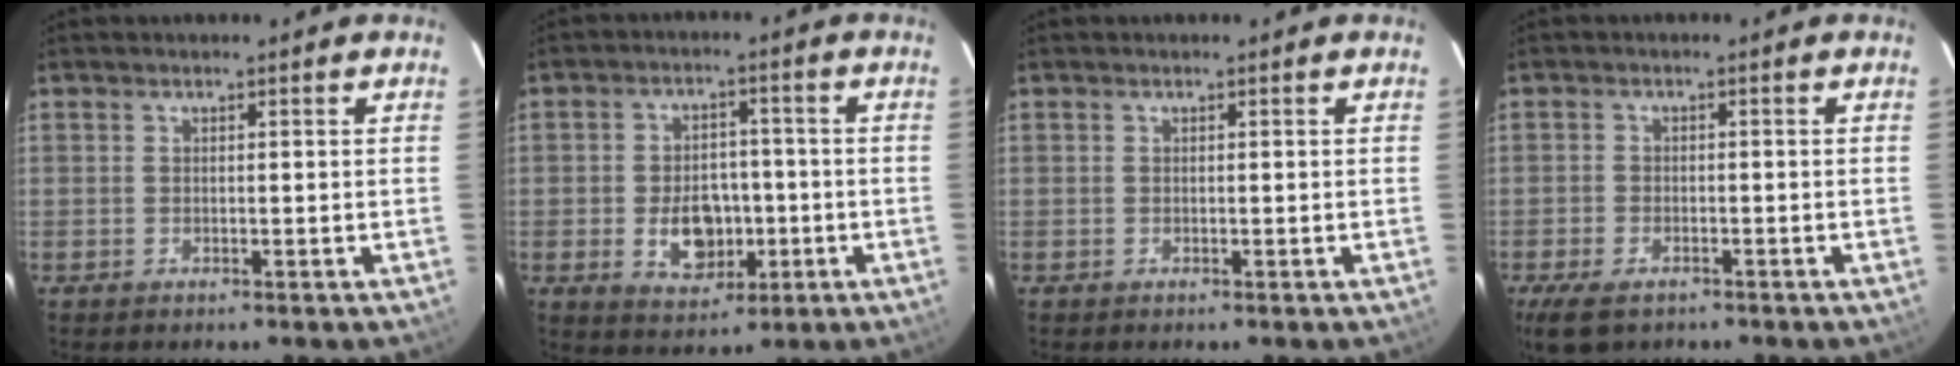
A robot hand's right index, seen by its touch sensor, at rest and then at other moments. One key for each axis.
{"total": 8.9, "fx": -2.3, "fy": 6.3, "fz": 5.9, "tx": -0.115, "ty": 0.006, "tz": -0.024}
{"total": 0.0}
{"total": 6.5, "fx": -4.4, "fy": 3.3, "fz": 3.4, "tx": -0.088, "ty": -0.018, "tz": -0.078}